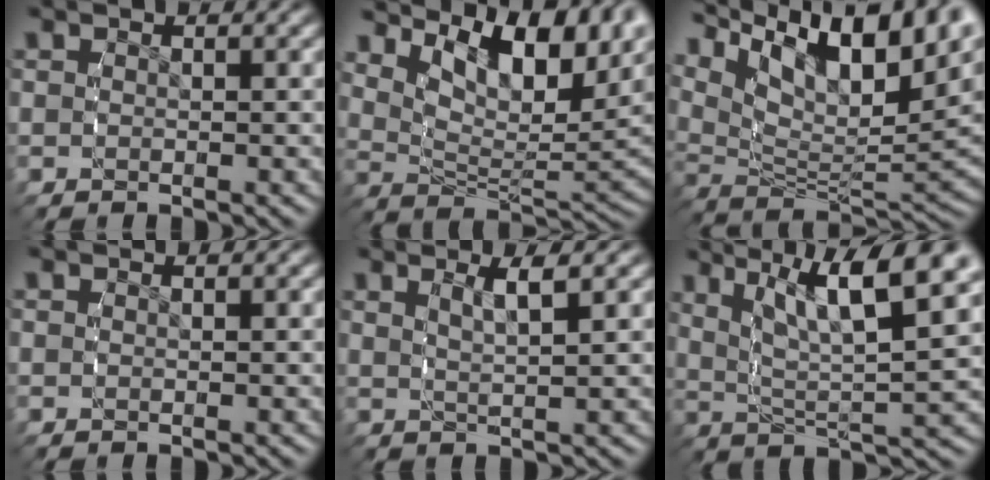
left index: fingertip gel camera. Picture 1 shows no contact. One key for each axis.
{"total": 10.6, "fx": 3.9, "fy": 5.3, "fz": 8.3, "tx": -0.111, "ty": 0.010, "tz": 0.056}
{"total": 17.3, "fx": 6.9, "fy": 9.7, "fz": 12.5, "tx": -0.177, "ty": 0.031, "tz": 0.088}
{"total": 0.0}
{"total": 2.3, "fx": 1.2, "fy": -0.1, "fz": 2.0, "tx": -0.038, "ty": -0.002, "tz": 0.024}
{"total": 9.6, "fx": 4.1, "fy": 3.7, "fz": 7.8, "tx": -0.119, "ty": 0.008, "tz": 0.057}